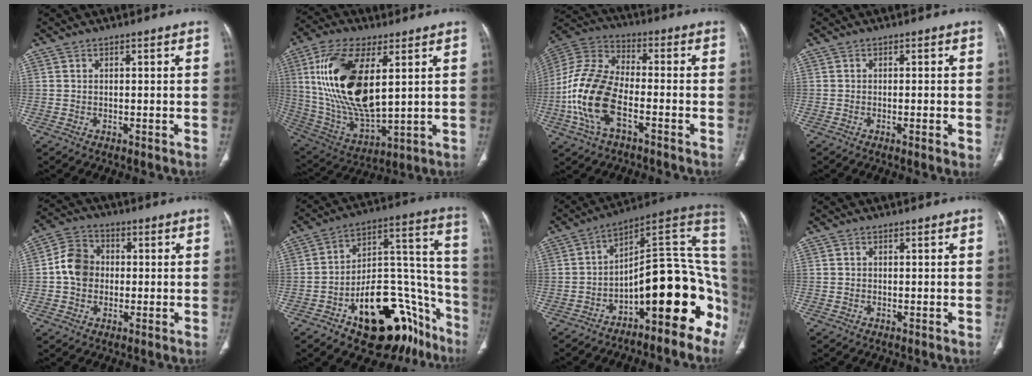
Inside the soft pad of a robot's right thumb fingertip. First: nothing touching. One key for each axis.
{"total": 22.1, "fx": 5.3, "fy": 10.1, "fz": 19.0, "tx": -0.376, "ty": -0.025, "tz": 0.106}
{"total": 16.2, "fx": -5.2, "fy": 8.2, "fz": 12.9, "tx": -0.281, "ty": 0.029, "tz": -0.104}
{"total": 2.2, "fx": -0.5, "fy": 0.3, "fz": 2.1, "tx": -0.037, "ty": -0.006, "tz": -0.008}
{"total": 8.0, "fx": -0.1, "fy": 6.8, "fz": 4.4, "tx": -0.065, "ty": 0.021, "tz": -0.013}
{"total": 28.5, "fx": -15.0, "fy": 14.4, "fz": 19.5, "tx": -0.181, "ty": 0.119, "tz": -0.212}
{"total": 18.7, "fx": -8.0, "fy": 7.2, "fz": 15.3, "tx": -0.140, "ty": 0.118, "tz": -0.109}
{"total": 0.0}